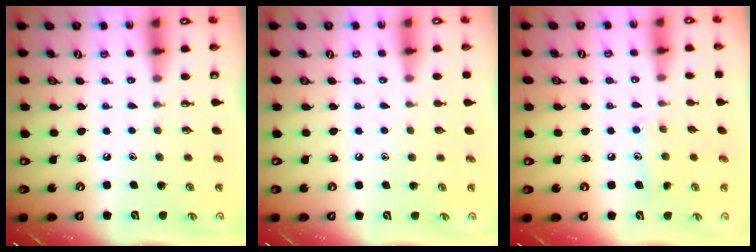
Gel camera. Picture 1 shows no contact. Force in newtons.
{"total": 3.0, "press": 2.9, "slide": 0.3}
{"total": 7.7, "press": 7.7, "slide": 0.4}